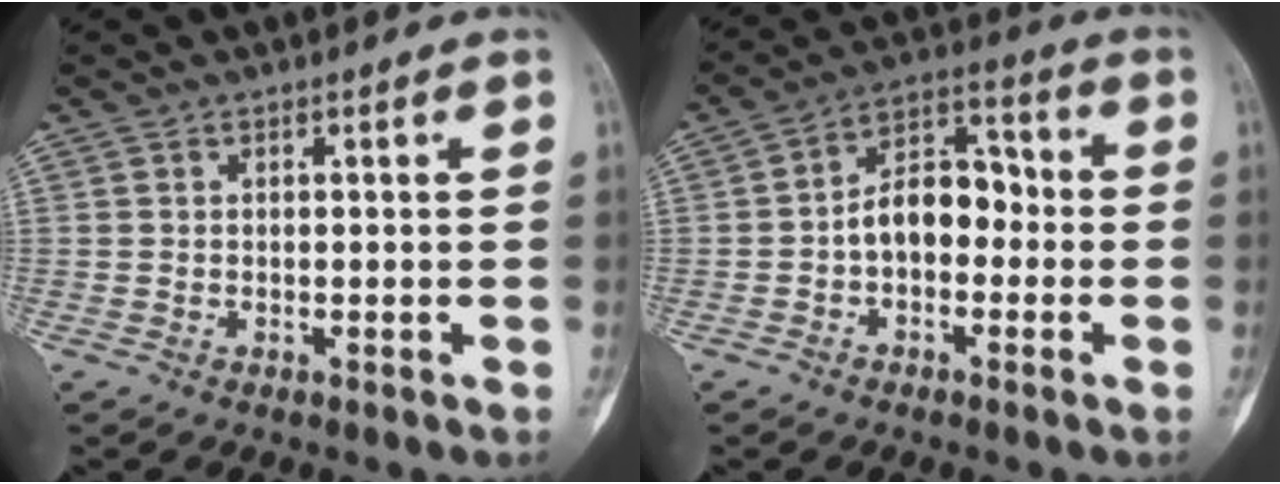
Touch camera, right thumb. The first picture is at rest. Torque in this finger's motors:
{"motor_torque": [1.41, 1.30, 0.85, -0.23, 0.07]}